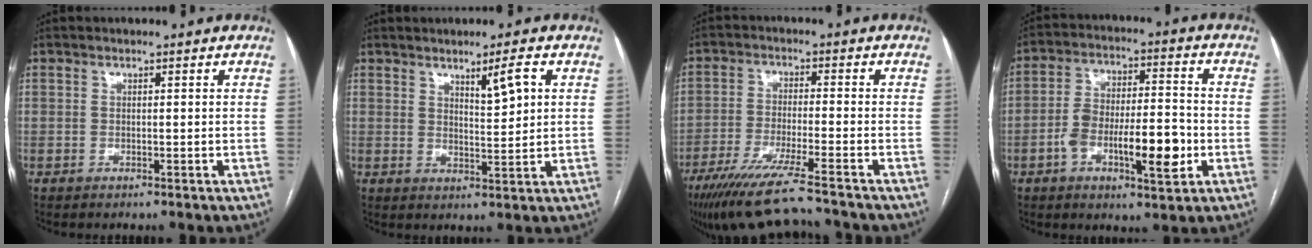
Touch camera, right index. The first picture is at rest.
{"total": 4.4, "force": [2.1, 0.5, 3.9], "torque": [-0.064, -0.007, 0.038]}
{"total": 14.3, "force": [-11.9, 0.2, 7.8], "torque": [-0.133, -0.040, -0.193]}
{"total": 12.5, "force": [-3.8, 3.7, 11.3], "torque": [-0.192, 0.016, -0.059]}